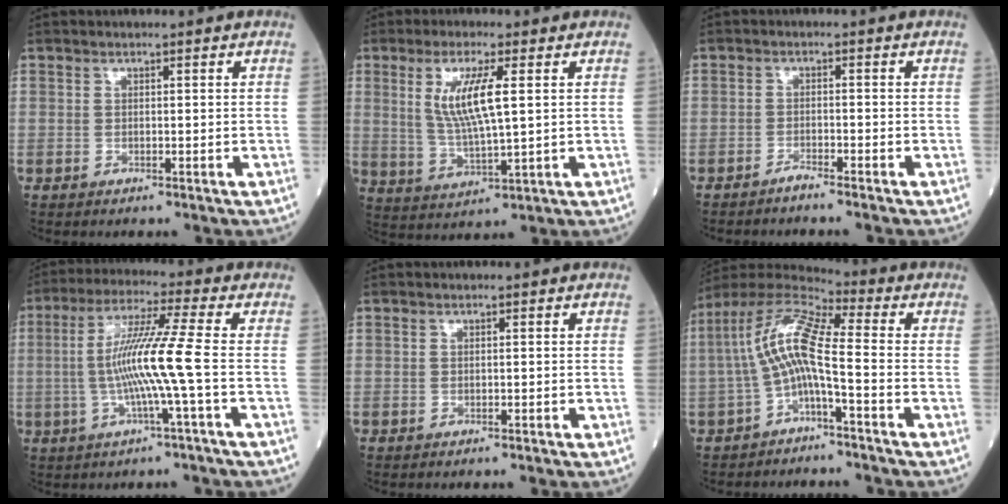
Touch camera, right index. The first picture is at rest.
{"total": 8.6, "force": [2.3, 1.0, 8.2], "torque": [-0.173, -0.004, 0.047]}
{"total": 1.7, "force": [-1.6, -0.4, 0.5], "torque": [-0.011, 0.000, -0.032]}
{"total": 9.9, "force": [-1.3, -1.6, 9.7], "torque": [-0.192, 0.006, -0.026]}
{"total": 0.6, "force": [-0.5, 0.1, 0.2], "torque": [-0.003, -0.001, -0.010]}
{"total": 10.1, "force": [-1.9, 1.5, 9.8], "torque": [-0.201, 0.036, -0.044]}